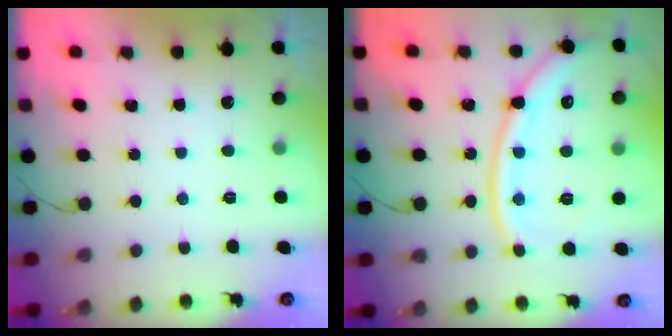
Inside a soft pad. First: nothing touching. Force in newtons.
{"total": 16.3, "press": 16.3, "slide": 1.1}